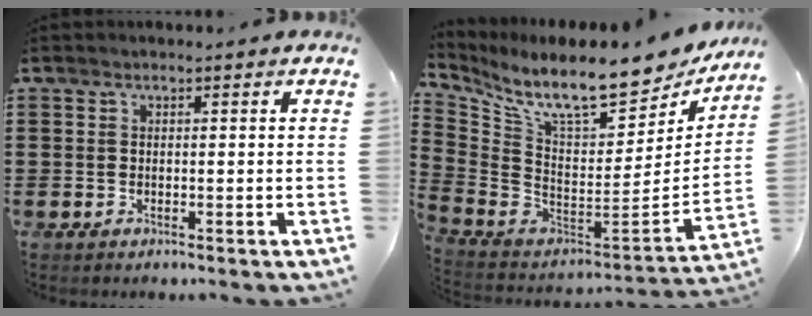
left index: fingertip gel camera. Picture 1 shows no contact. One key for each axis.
{"total": 11.1, "fx": 9.1, "fy": 1.7, "fz": 6.2, "tx": -0.143, "ty": -0.082, "tz": 0.155}